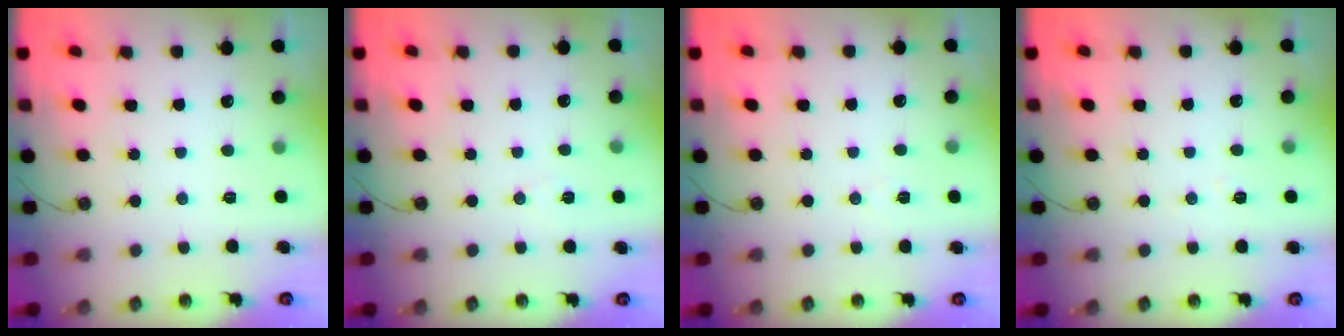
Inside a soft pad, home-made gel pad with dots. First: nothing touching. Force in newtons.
{"total": 4.5, "press": 3.2, "slide": 3.1}
{"total": 4.9, "press": 2.3, "slide": 4.3}
{"total": 5.3, "press": 4.9, "slide": 2.0}